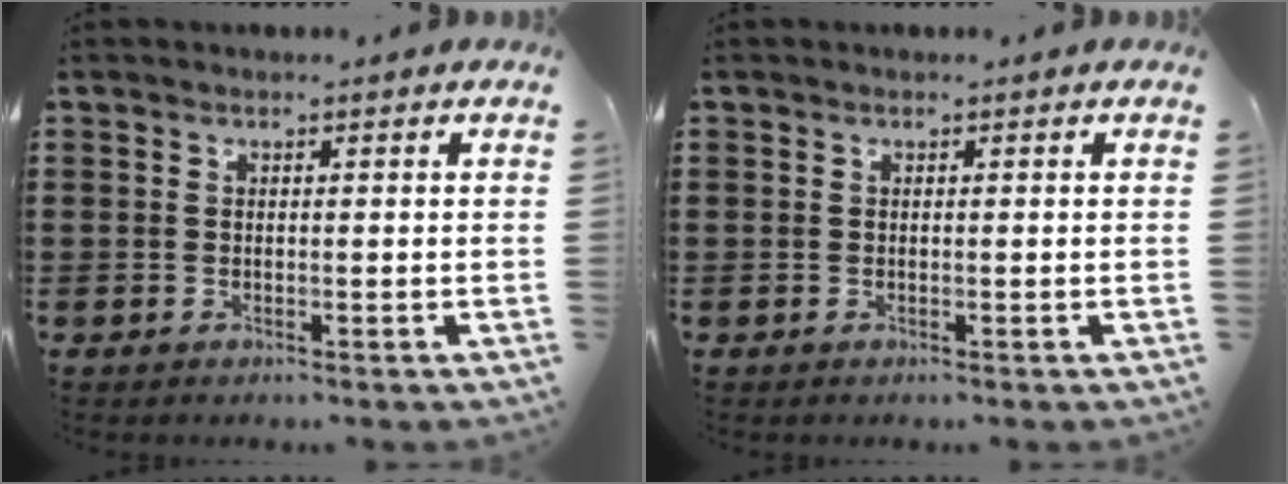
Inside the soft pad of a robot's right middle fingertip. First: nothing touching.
{"total": 0.0}